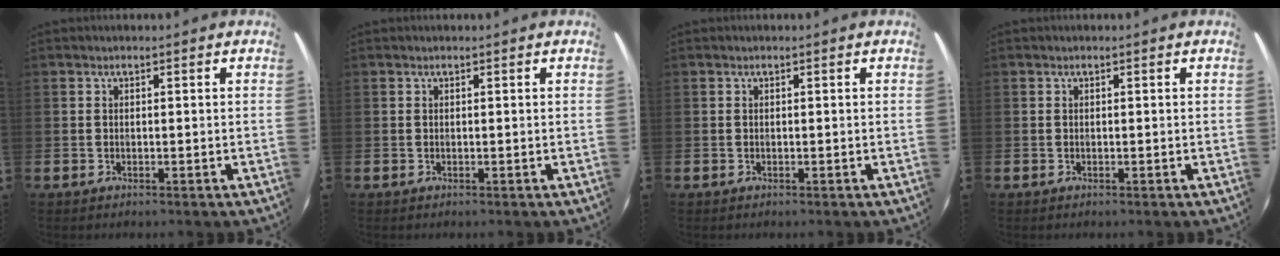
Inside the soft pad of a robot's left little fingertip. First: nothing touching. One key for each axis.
{"total": 0.0}
{"total": 0.0}
{"total": 0.0}